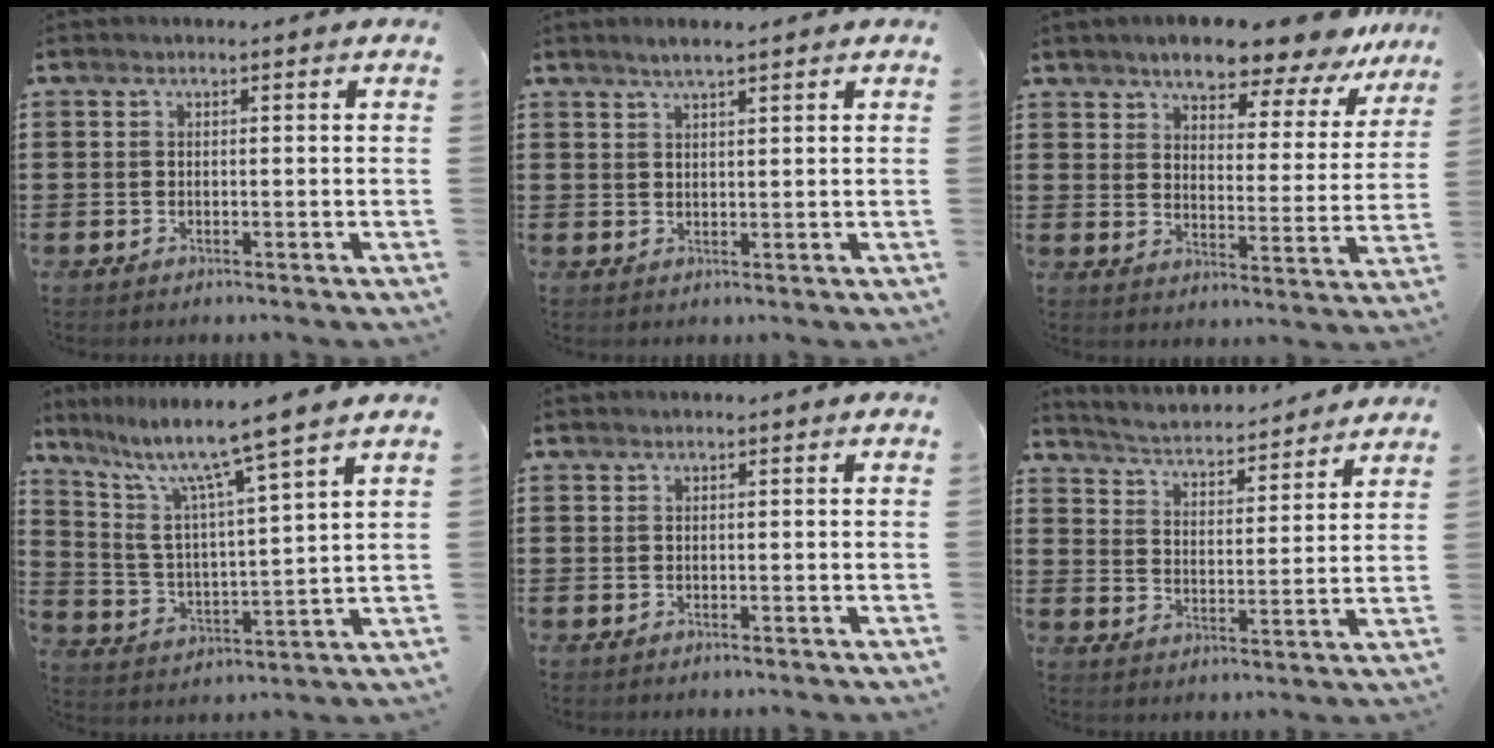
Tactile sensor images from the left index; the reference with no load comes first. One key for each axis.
{"total": 2.2, "fx": 1.7, "fy": 0.2, "fz": 1.4, "tx": -0.029, "ty": 0.002, "tz": 0.031}
{"total": 8.3, "fx": 7.6, "fy": 1.2, "fz": 3.3, "tx": -0.069, "ty": -0.044, "tz": 0.131}
{"total": 9.7, "fx": 7.7, "fy": 0.0, "fz": 6.0, "tx": -0.147, "ty": -0.046, "tz": 0.122}
{"total": 0.0}
{"total": 3.3, "fx": 3.2, "fy": -0.3, "fz": 0.4, "tx": -0.028, "ty": -0.034, "tz": 0.047}